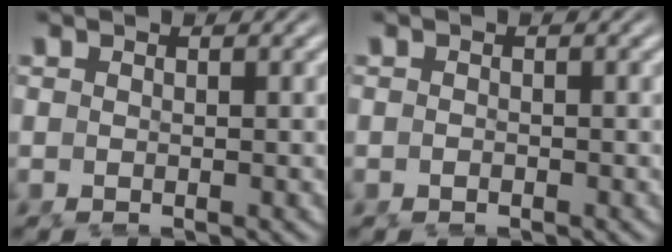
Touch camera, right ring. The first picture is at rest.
{"total": 0.7, "force": [-0.6, -0.5, -0.1], "torque": [0.000, -0.008, -0.006]}